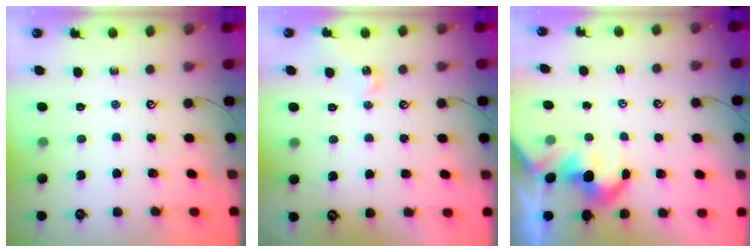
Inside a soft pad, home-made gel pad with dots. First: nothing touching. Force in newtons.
{"total": 3.3, "press": 3.2, "slide": 0.7}
{"total": 3.2, "press": 3.2, "slide": 0.4}